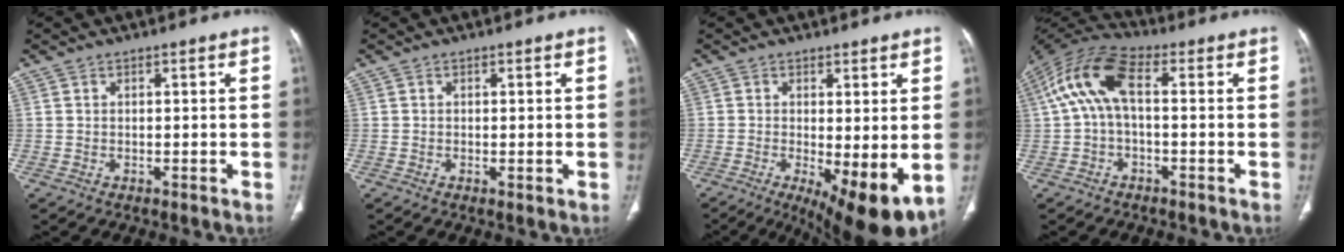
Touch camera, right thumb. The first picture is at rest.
{"total": 0.6, "force": [-0.1, 0.1, 0.6], "torque": [-0.014, -0.004, -0.002]}
{"total": 11.5, "force": [-2.6, 3.5, 10.6], "torque": [-0.159, -0.024, -0.027]}
{"total": 11.3, "force": [0.7, 5.1, 10.0], "torque": [-0.212, 0.043, 0.004]}